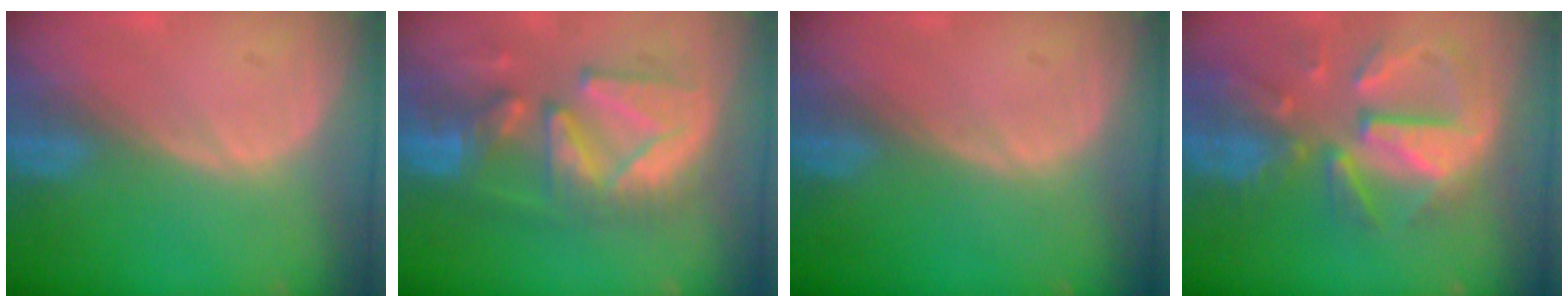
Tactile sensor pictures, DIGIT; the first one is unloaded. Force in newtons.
{"total": 10.9, "press": 10.6, "slide": 2.8}
{"total": 0.0}
{"total": 11.3, "press": 9.9, "slide": 5.4}